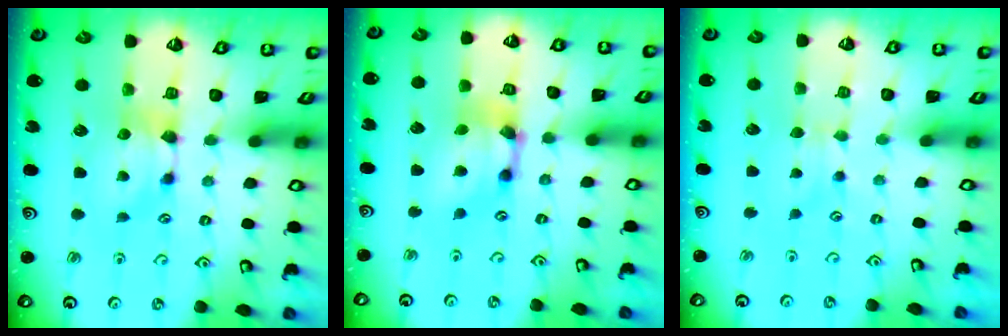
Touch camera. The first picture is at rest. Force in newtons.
{"total": 5.5, "press": 5.0, "slide": 2.3}
{"total": 2.1, "press": 2.0, "slide": 0.4}